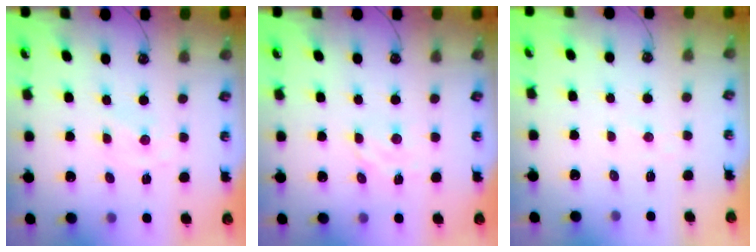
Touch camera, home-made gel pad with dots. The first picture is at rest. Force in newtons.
{"total": 3.1, "press": 3.1, "slide": 0.1}
{"total": 2.9, "press": 2.9, "slide": 0.3}